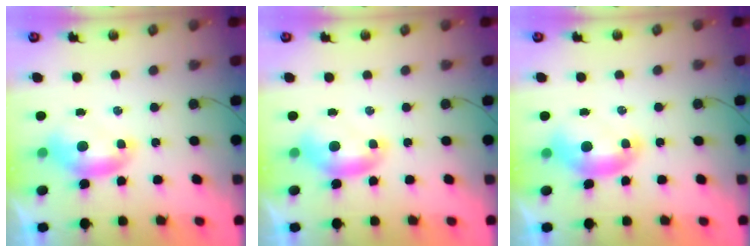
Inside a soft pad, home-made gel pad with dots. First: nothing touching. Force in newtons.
{"total": 0.0}
{"total": 1.3, "press": 1.1, "slide": 0.6}